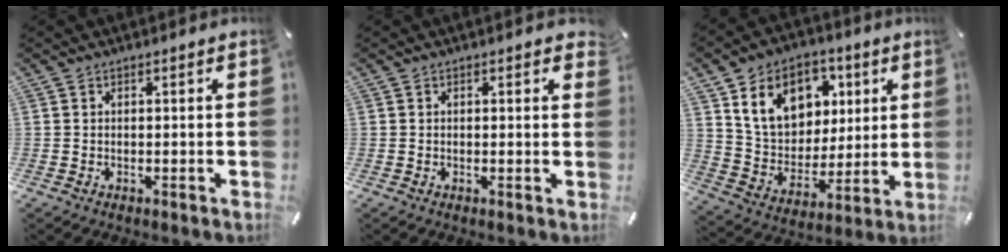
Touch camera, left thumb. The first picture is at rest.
{"total": 0.6, "force": [0.3, 0.3, 0.4], "torque": [0.007, -0.004, 0.001]}
{"total": 16.0, "force": [6.7, 12.6, 7.1], "torque": [-0.125, -0.016, 0.132]}